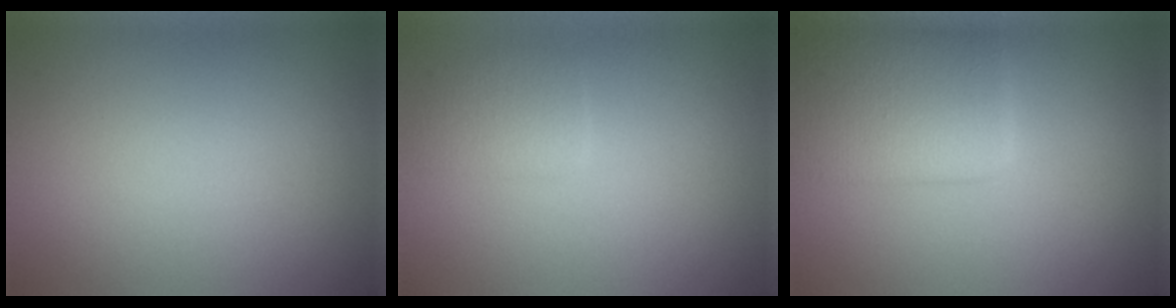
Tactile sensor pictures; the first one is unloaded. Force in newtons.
{"total": 2.0, "press": 2.0, "slide": 0.1}
{"total": 6.2, "press": 6.2, "slide": 0.2}